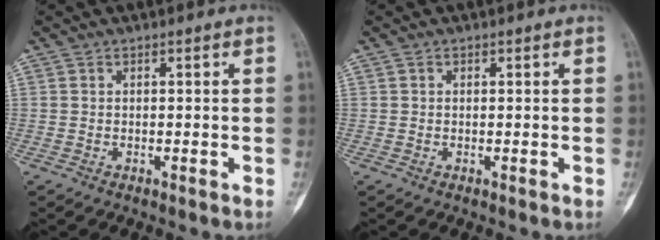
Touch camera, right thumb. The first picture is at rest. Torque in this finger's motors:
{"motor_torque": [-0.29, -0.11, -0.27, 0.12, -0.03]}